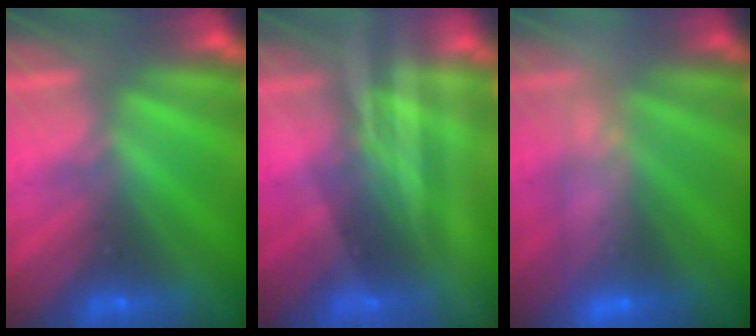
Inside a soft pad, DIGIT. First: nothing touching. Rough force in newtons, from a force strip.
{"total": 2.1}
{"total": 2.6}